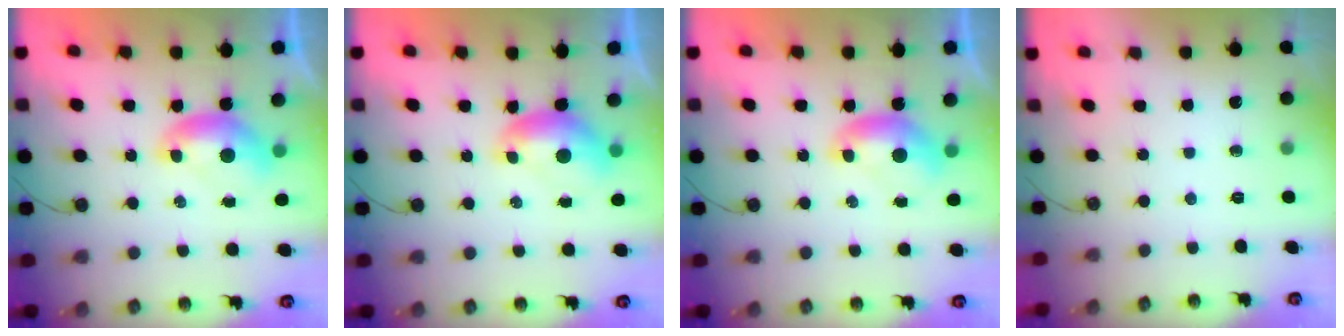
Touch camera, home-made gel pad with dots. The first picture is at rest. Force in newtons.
{"total": 0.6, "press": 0.1, "slide": 0.6}
{"total": 0.0}
{"total": 0.0}